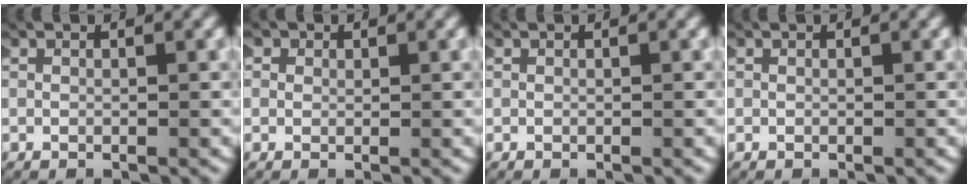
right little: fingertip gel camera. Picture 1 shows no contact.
{"total": 1.6, "force": [0.5, 1.5, 0.3], "torque": [-0.017, 0.000, 0.001]}
{"total": 0.0}
{"total": 0.0}